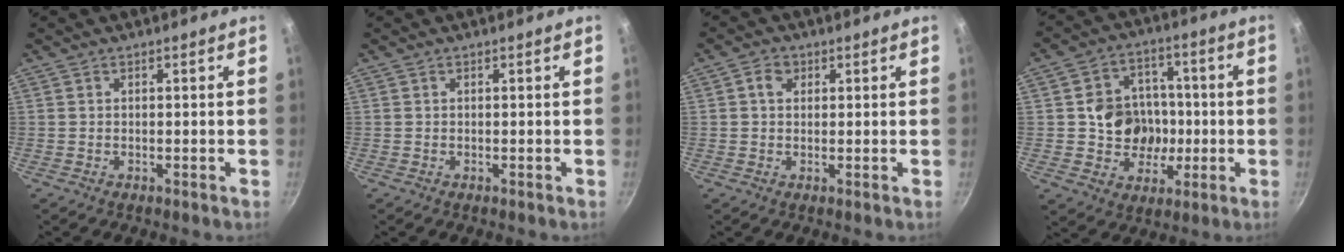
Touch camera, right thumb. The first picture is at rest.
{"total": 0.0}
{"total": 2.8, "force": [1.0, 2.2, 1.3], "torque": [-0.009, 0.000, 0.013]}
{"total": 12.7, "force": [-0.6, 11.3, 5.6], "torque": [-0.048, 0.019, -0.007]}